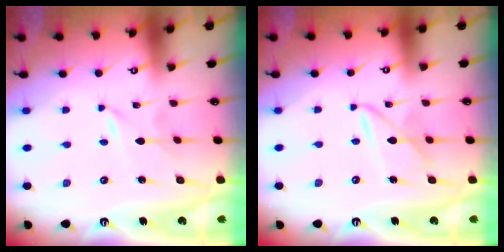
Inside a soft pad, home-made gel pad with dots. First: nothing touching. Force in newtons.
{"total": 6.6, "press": 6.6, "slide": 0.5}